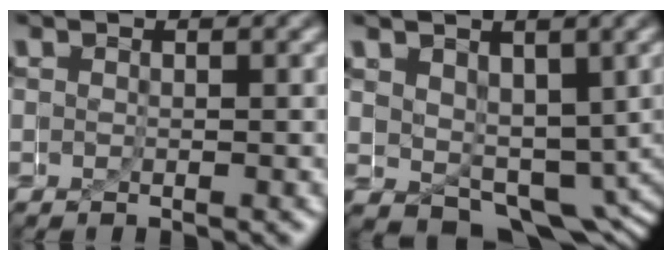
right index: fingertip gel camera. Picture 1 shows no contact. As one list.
[{"total": 7.3, "force": [-4.4, 4.7, 3.4], "torque": [-0.066, -0.037, -0.062]}]